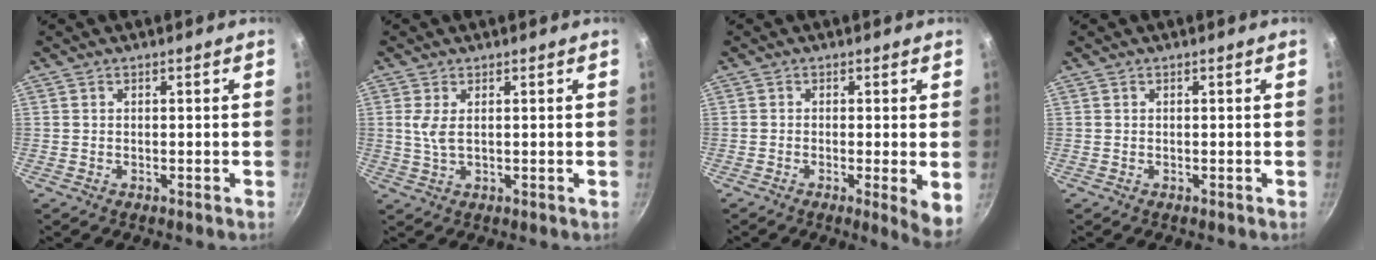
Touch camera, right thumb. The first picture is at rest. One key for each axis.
{"total": 3.1, "fx": 0.8, "fy": 1.2, "fz": 2.7, "tx": -0.060, "ty": -0.004, "tz": 0.019}
{"total": 5.3, "fx": -0.7, "fy": 0.8, "fz": 5.2, "tx": -0.066, "ty": -0.012, "tz": -0.011}
{"total": 0.0}